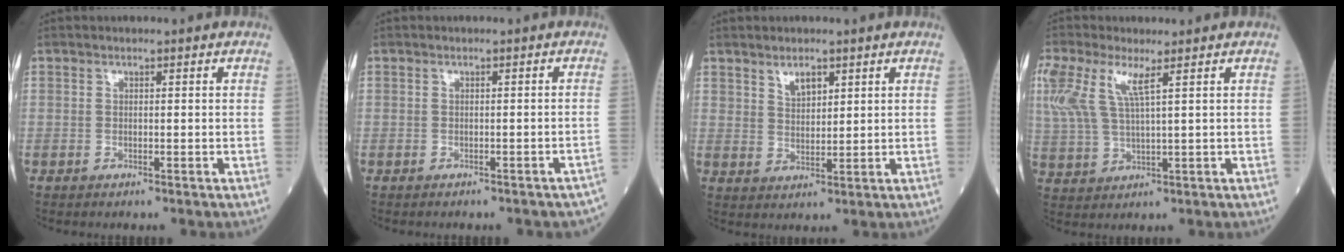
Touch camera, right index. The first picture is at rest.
{"total": 6.4, "force": [-5.8, 1.6, 2.3], "torque": [-0.025, 0.000, -0.056]}
{"total": 3.4, "force": [2.2, 1.5, 2.1], "torque": [-0.037, 0.000, 0.045]}
{"total": 9.5, "force": [4.5, 2.3, 8.0], "torque": [-0.207, 0.014, 0.092]}